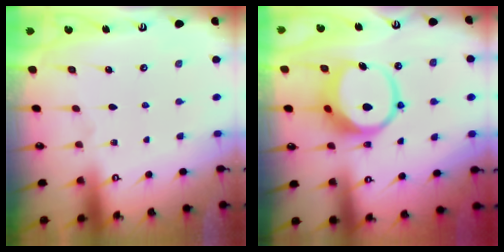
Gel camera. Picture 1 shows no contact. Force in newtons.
{"total": 11.0, "press": 10.9, "slide": 1.3}